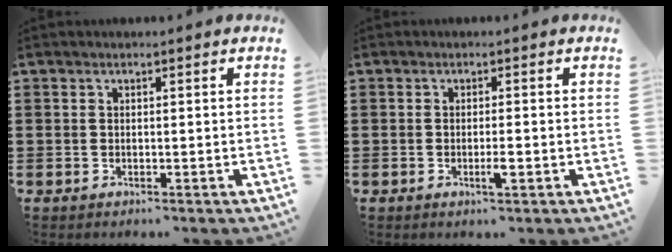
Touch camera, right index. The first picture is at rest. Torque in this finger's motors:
{"motor_torque": [-0.35, 0.06, 0.02, 0.01]}